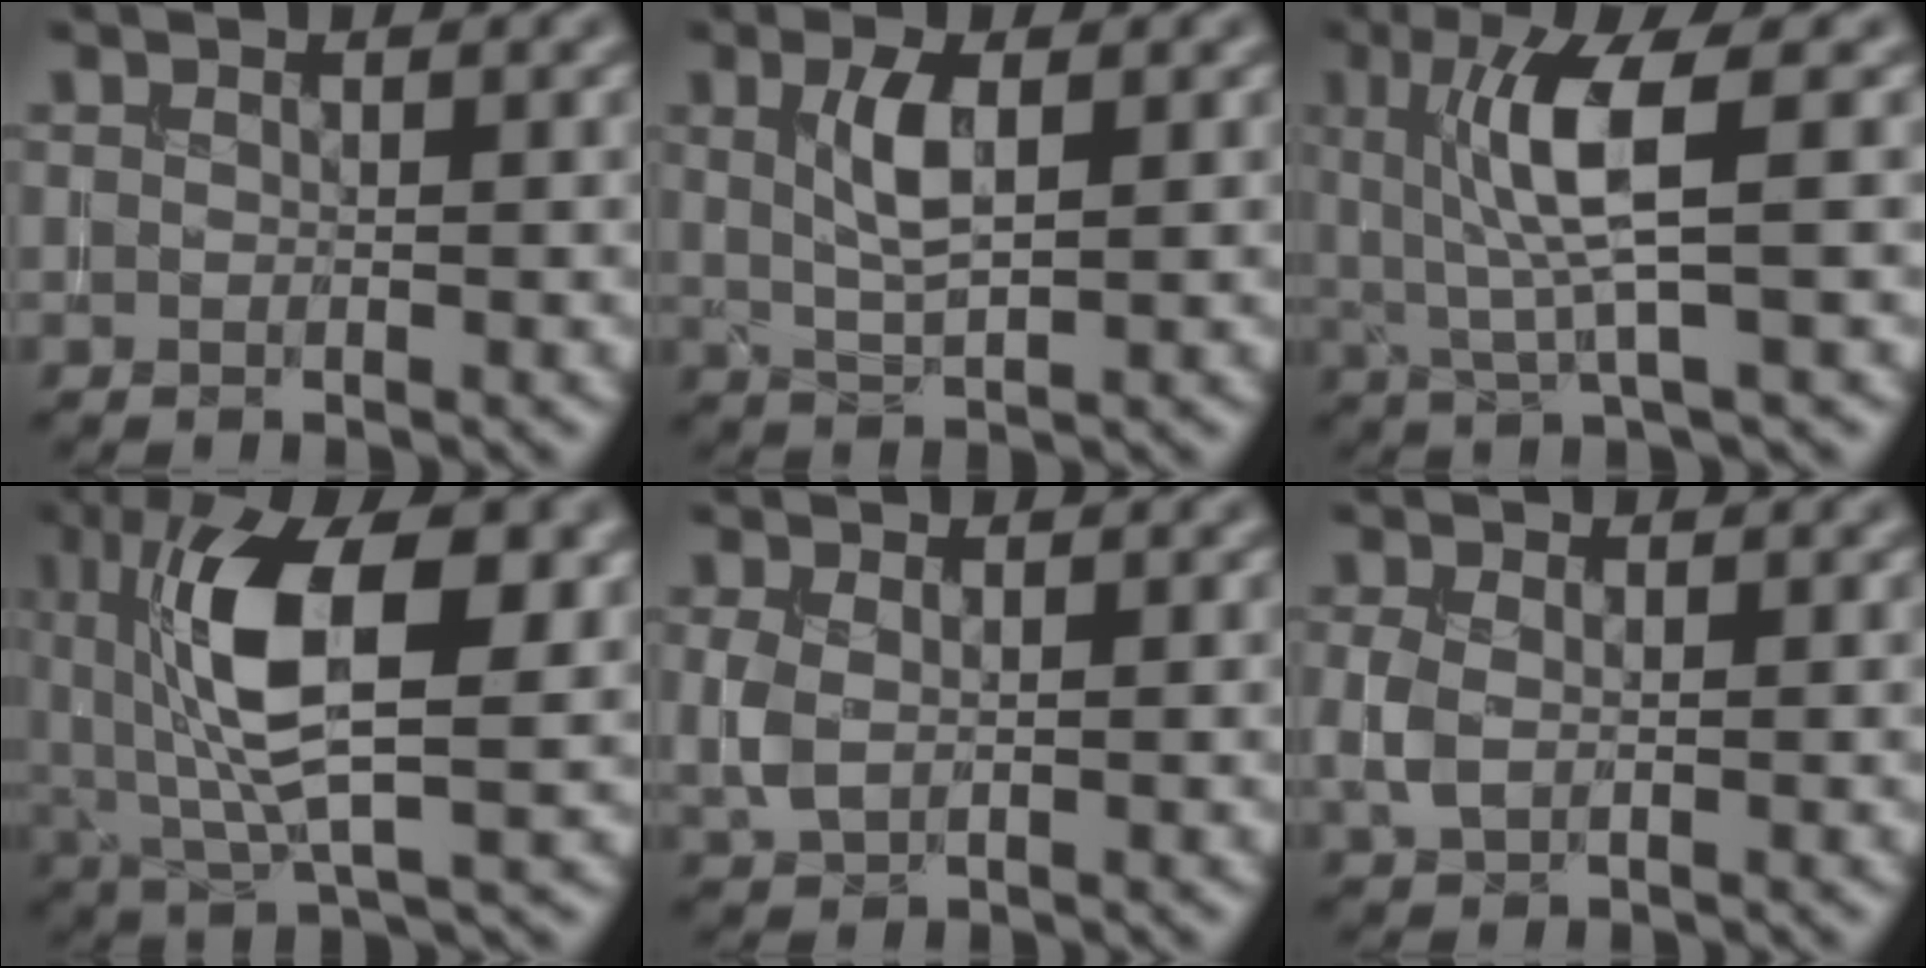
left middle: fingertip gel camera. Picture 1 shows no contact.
{"total": 3.4, "force": [1.0, 1.2, 3.1], "torque": [-0.066, 0.004, 0.021]}
{"total": 6.1, "force": [1.0, 0.9, 5.9], "torque": [-0.123, -0.001, 0.025]}
{"total": 11.0, "force": [2.2, 4.2, 9.9], "torque": [-0.178, 0.008, 0.038]}
{"total": 2.1, "force": [0.2, 1.5, 1.5], "torque": [-0.042, 0.000, 0.008]}
{"total": 2.0, "force": [-0.1, 1.4, 1.4], "torque": [-0.038, 0.000, 0.002]}